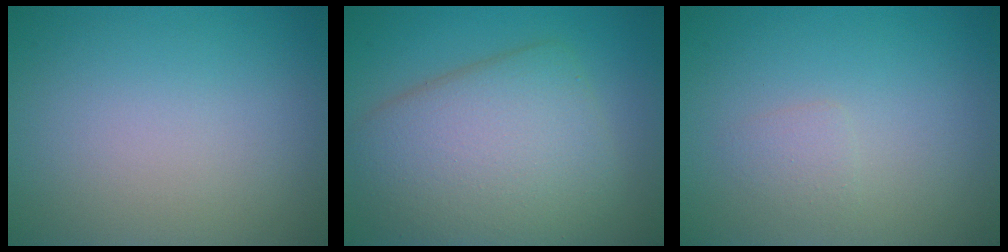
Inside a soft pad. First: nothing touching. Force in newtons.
{"total": 8.6, "press": 8.6, "slide": 0.3}
{"total": 1.1, "press": 1.1, "slide": 0.0}